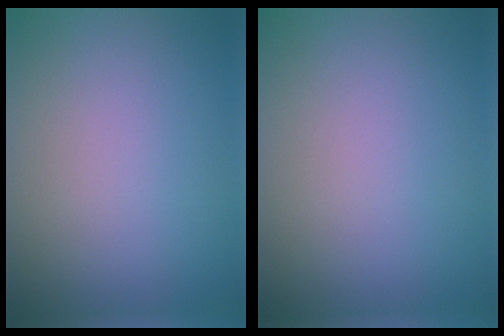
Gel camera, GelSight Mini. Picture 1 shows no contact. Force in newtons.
{"total": 0.0}